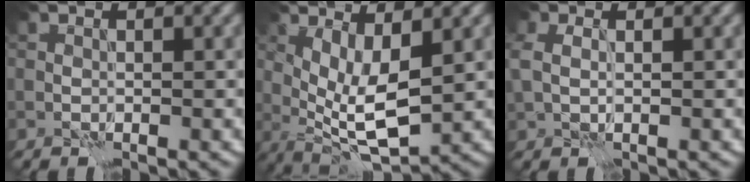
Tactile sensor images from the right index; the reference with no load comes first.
{"total": 6.3, "force": [0.7, 2.2, 5.9], "torque": [-0.114, -0.009, 0.016]}
{"total": 2.4, "force": [0.5, 1.5, 1.8], "torque": [-0.044, 0.008, 0.010]}